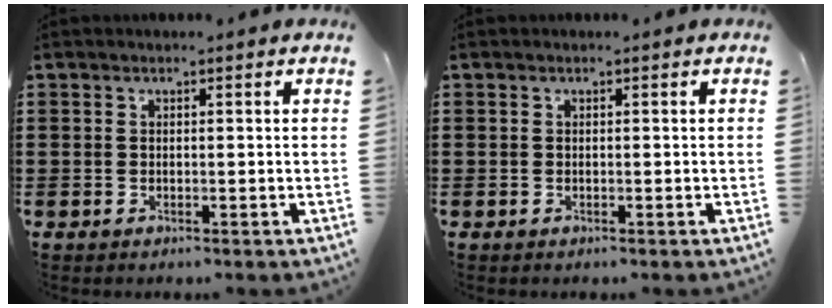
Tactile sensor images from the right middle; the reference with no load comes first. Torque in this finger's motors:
{"motor_torque": [-0.02, 0.08, -0.02, -0.01]}